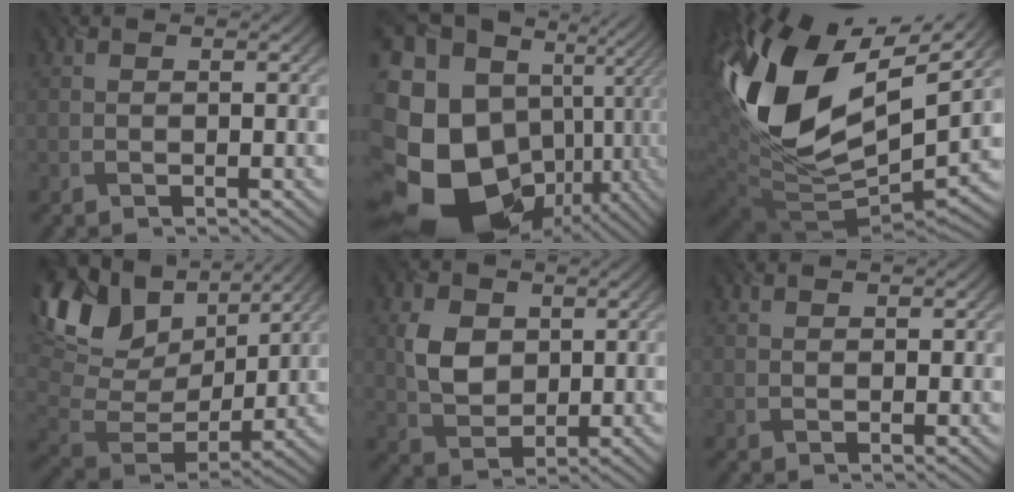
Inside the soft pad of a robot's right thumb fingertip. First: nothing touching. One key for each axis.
{"total": 23.9, "fx": -6.5, "fy": 19.3, "fz": 12.6, "tx": -0.299, "ty": -0.024, "tz": -0.108}
{"total": 17.8, "fx": 6.0, "fy": 10.3, "fz": 13.2, "tx": -0.312, "ty": 0.004, "tz": 0.109}
{"total": 14.5, "fx": 7.9, "fy": 8.4, "fz": 8.8, "tx": -0.211, "ty": 0.028, "tz": 0.141}
{"total": 5.5, "fx": 1.7, "fy": 4.1, "fz": 3.3, "tx": -0.080, "ty": 0.001, "tz": 0.033}
{"total": 0.8, "fx": 0.7, "fy": 0.1, "fz": 0.3, "tx": -0.005, "ty": 0.002, "tz": 0.007}